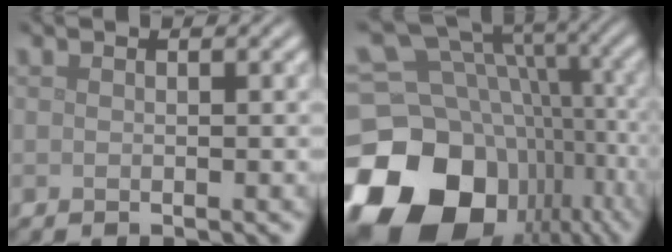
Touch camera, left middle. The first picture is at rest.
{"total": 19.8, "force": [-7.7, 15.3, 9.9], "torque": [-0.216, -0.017, -0.099]}